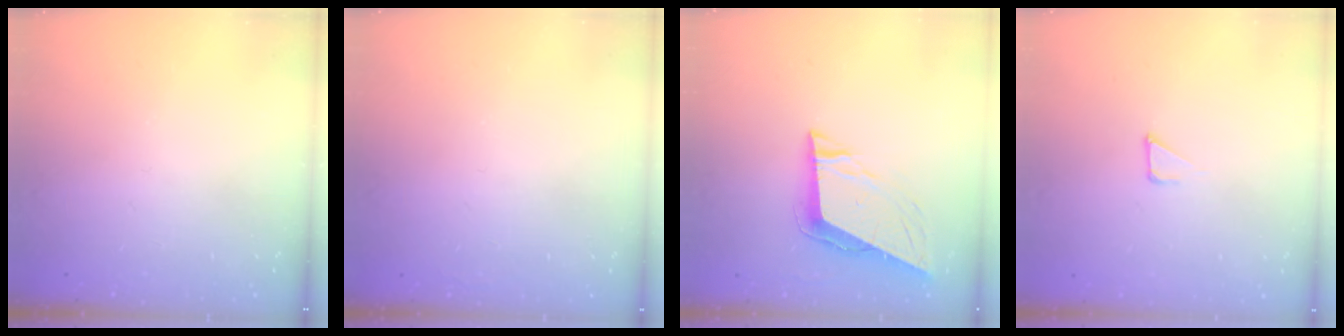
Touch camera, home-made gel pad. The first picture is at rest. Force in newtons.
{"total": 1.5, "press": 1.5, "slide": 0.1}
{"total": 8.9, "press": 8.4, "slide": 2.7}
{"total": 2.9, "press": 2.9, "slide": 0.3}